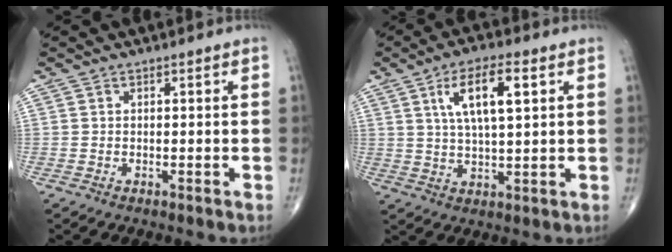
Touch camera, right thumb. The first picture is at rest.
{"total": 9.8, "force": [3.4, 3.2, 8.6], "torque": [-0.149, -0.004, 0.064]}